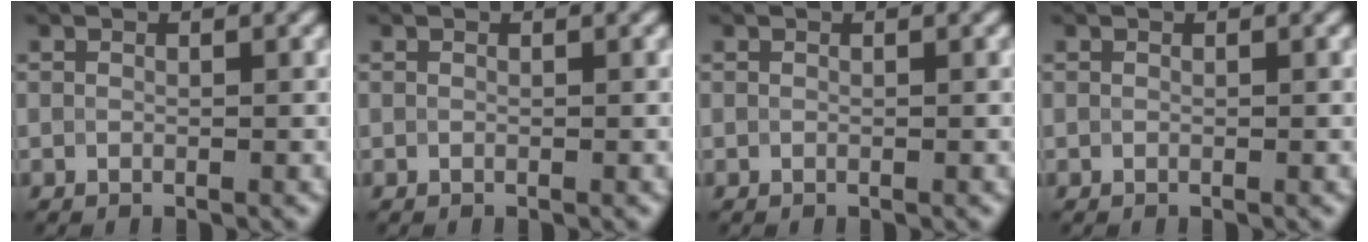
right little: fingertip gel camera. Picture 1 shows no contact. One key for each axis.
{"total": 0.0}
{"total": 0.0}
{"total": 0.0}